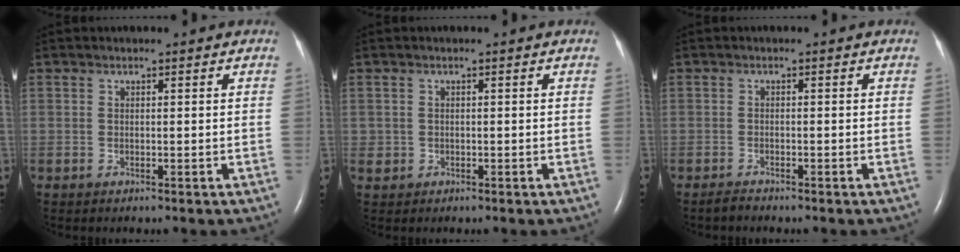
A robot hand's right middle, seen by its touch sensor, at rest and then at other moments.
{"total": 0.9, "force": [-0.1, 0.9, 0.1], "torque": [0.000, 0.003, -0.001]}
{"total": 1.0, "force": [-1.0, 0.1, 0.2], "torque": [-0.010, -0.003, -0.017]}